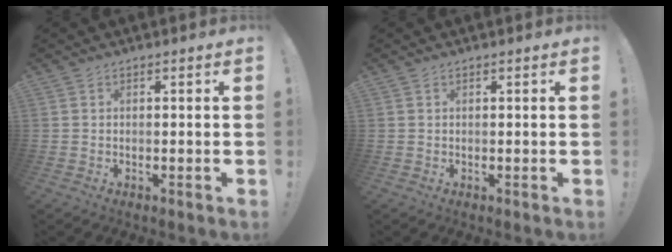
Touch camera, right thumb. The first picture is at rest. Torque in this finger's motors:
{"motor_torque": [-0.03, 0.11, -0.18, 0.09, 0.03]}